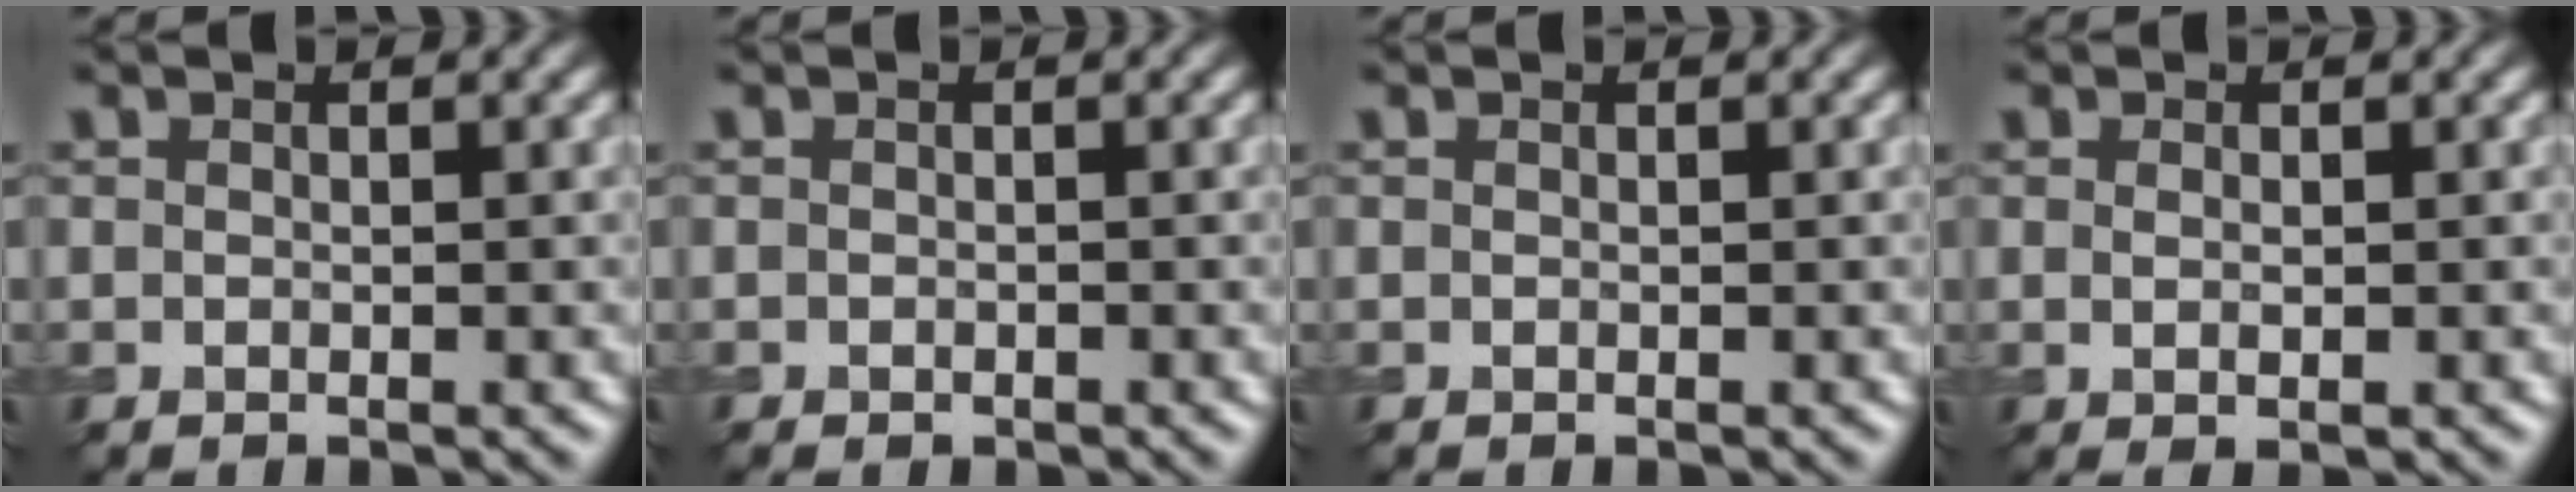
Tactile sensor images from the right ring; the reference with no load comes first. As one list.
[{"total": 0.6, "force": [-0.4, 0.3, 0.3], "torque": [-0.003, -0.003, -0.005]}, {"total": 0.0}, {"total": 1.1, "force": [-0.1, 0.3, 1.1], "torque": [-0.021, -0.003, 0.000]}]